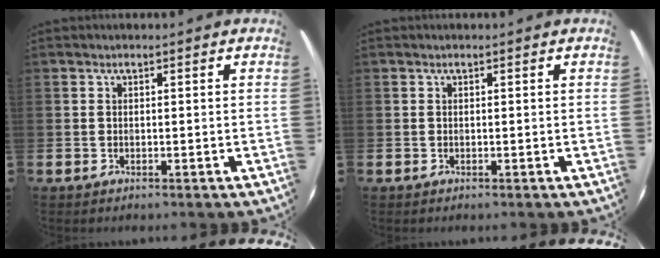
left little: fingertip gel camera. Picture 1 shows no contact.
{"total": 0.0}